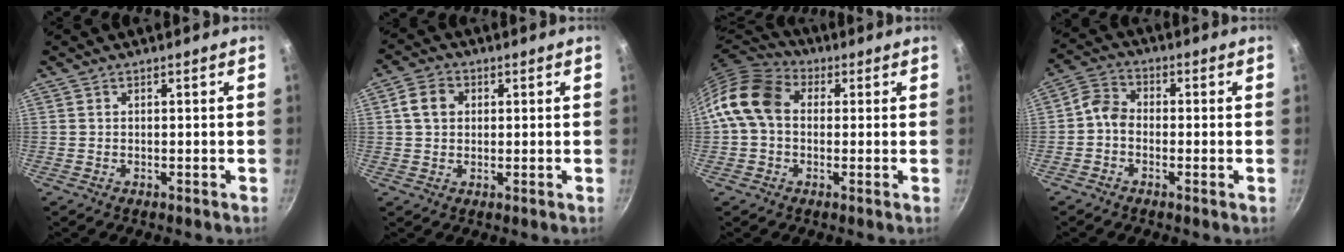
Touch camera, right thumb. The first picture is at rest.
{"total": 5.3, "force": [1.2, 4.2, 3.0], "torque": [-0.040, 0.007, 0.013]}
{"total": 11.9, "force": [1.1, 9.0, 7.7], "torque": [-0.123, 0.026, -0.001]}
{"total": 4.5, "force": [-1.4, 3.3, 2.6], "torque": [-0.046, 0.027, -0.042]}